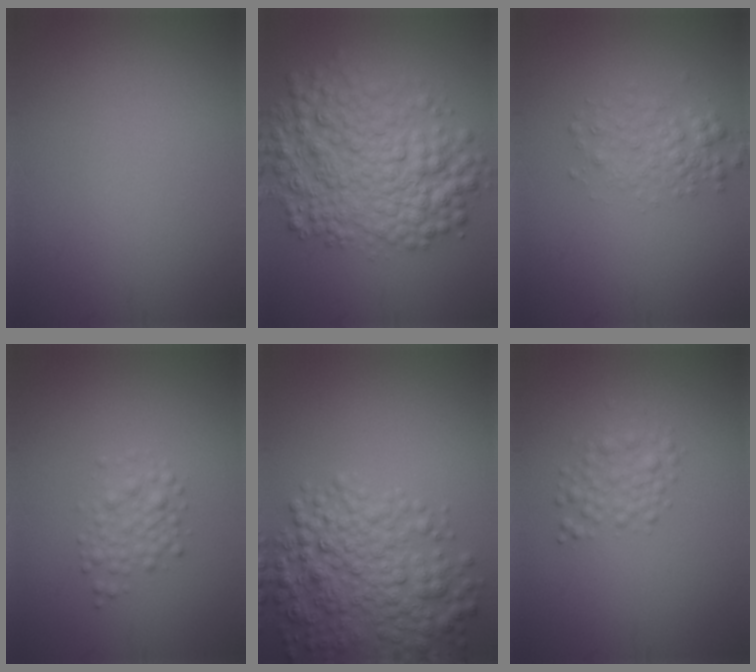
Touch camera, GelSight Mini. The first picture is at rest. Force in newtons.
{"total": 8.7, "press": 8.7, "slide": 0.1}
{"total": 2.4, "press": 2.4, "slide": 0.1}
{"total": 2.1, "press": 2.1, "slide": 0.0}
{"total": 6.7, "press": 6.7, "slide": 0.2}
{"total": 2.2, "press": 2.2, "slide": 0.1}